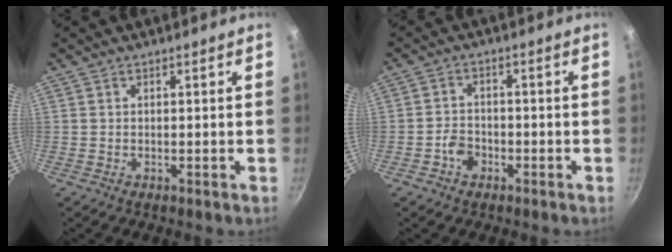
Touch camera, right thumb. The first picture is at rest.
{"total": 3.6, "force": [-1.9, 2.7, 1.5], "torque": [-0.014, 0.022, -0.033]}